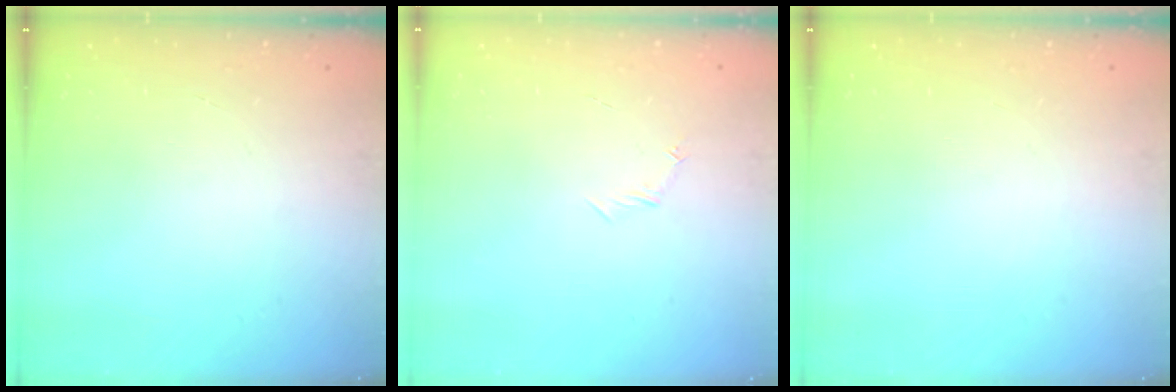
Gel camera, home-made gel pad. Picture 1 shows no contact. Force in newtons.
{"total": 3.9, "press": 3.7, "slide": 1.0}
{"total": 0.0}